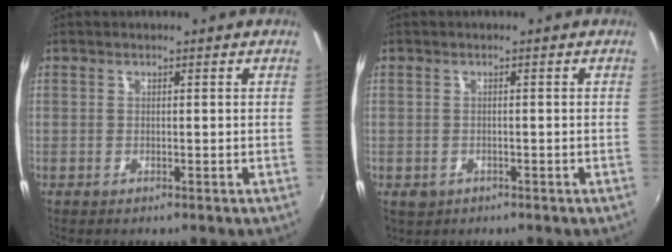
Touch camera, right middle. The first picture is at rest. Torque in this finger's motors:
{"motor_torque": [0.20, -0.21, 0.23, 0.05]}